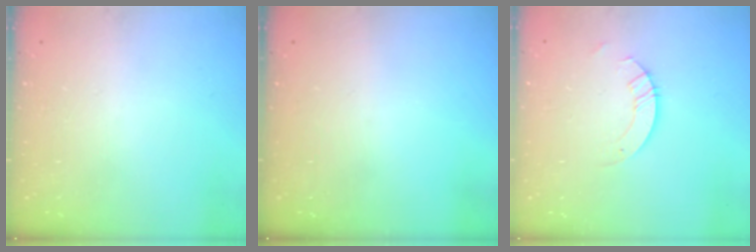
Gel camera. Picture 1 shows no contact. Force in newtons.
{"total": 0.0}
{"total": 2.6, "press": 2.6, "slide": 0.2}